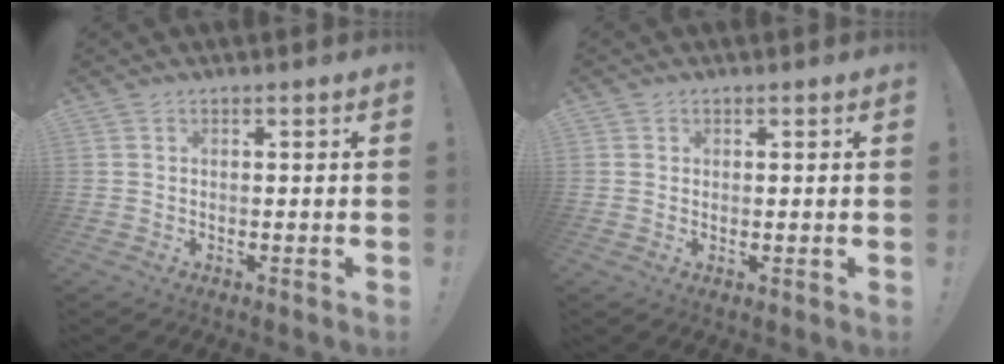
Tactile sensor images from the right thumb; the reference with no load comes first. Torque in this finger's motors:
{"motor_torque": [-0.05, 0.22, -0.12, 0.08, 0.00]}